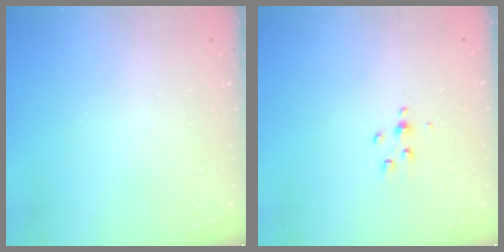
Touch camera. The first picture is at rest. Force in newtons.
{"total": 3.6, "press": 3.6, "slide": 0.4}